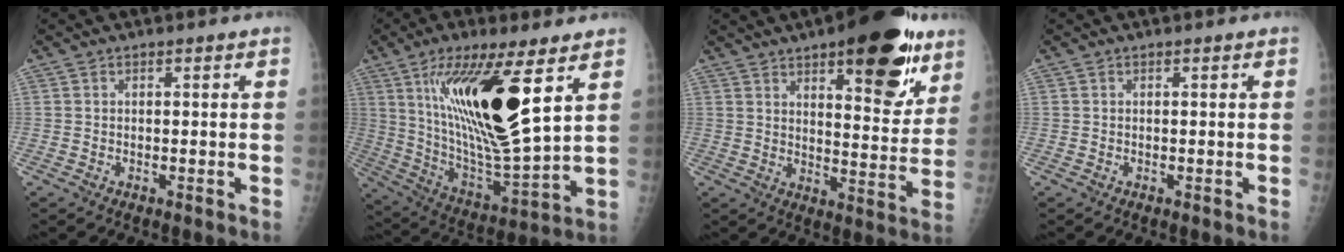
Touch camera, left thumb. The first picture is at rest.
{"total": 22.3, "force": [8.5, 5.6, 19.8], "torque": [-0.356, -0.052, 0.158]}
{"total": 20.6, "force": [11.6, 7.6, 15.2], "torque": [-0.166, -0.052, 0.164]}
{"total": 0.0}